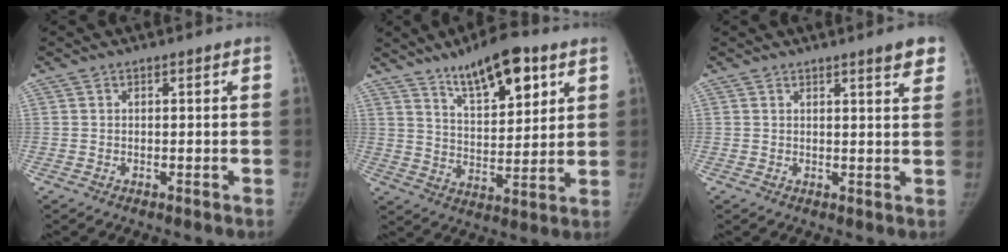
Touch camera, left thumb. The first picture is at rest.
{"total": 14.3, "force": [8.6, 5.5, 10.1], "torque": [-0.127, -0.042, 0.142]}
{"total": 4.5, "force": [3.0, 0.8, 3.2], "torque": [-0.030, -0.015, 0.035]}